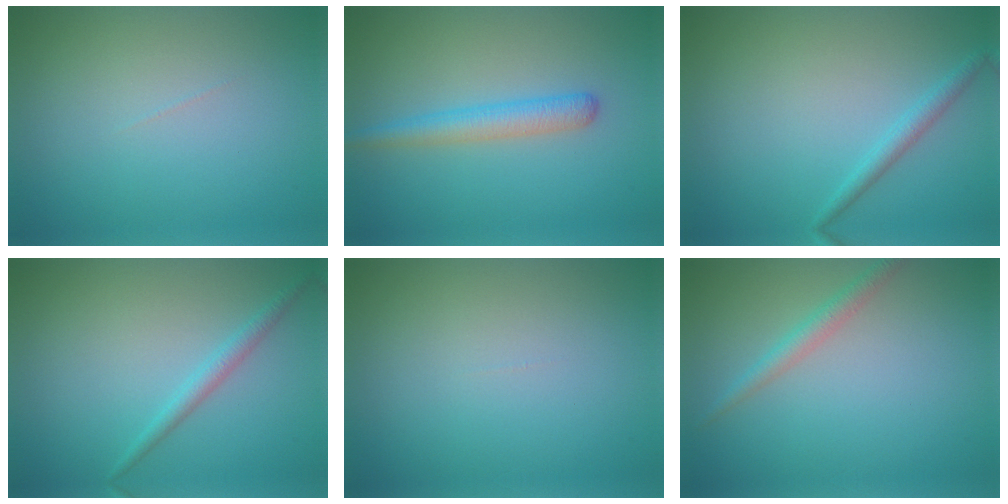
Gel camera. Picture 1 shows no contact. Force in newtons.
{"total": 2.8, "press": 2.8, "slide": 0.1}
{"total": 1.5, "press": 1.5, "slide": 0.1}
{"total": 1.6, "press": 1.6, "slide": 0.0}
{"total": 0.0}
{"total": 1.8, "press": 1.8, "slide": 0.0}